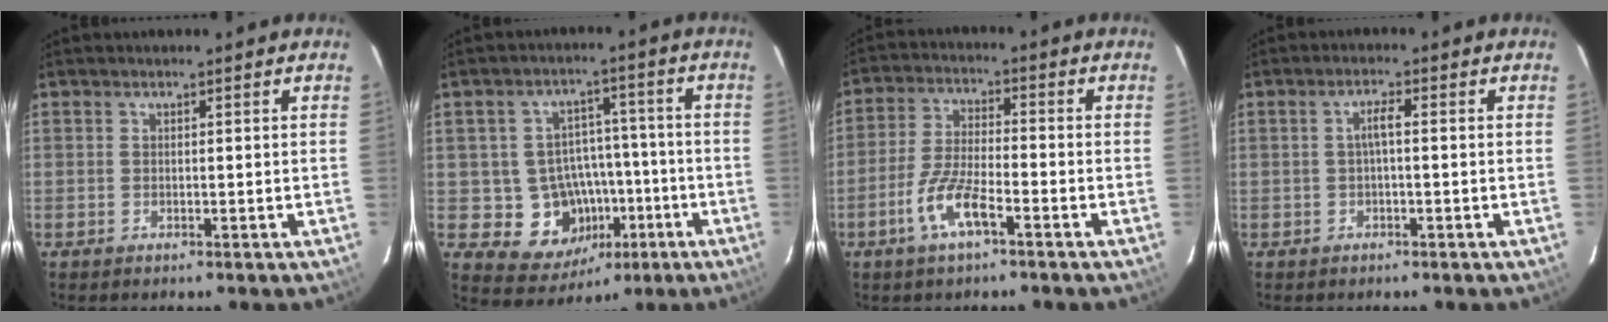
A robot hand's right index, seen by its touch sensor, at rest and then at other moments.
{"total": 11.5, "force": [-3.5, 10.1, 4.2], "torque": [-0.086, 0.030, -0.026]}
{"total": 8.0, "force": [-4.4, 1.7, 6.4], "torque": [-0.139, -0.002, -0.088]}
{"total": 2.1, "force": [-0.2, 0.3, 2.1], "torque": [-0.041, 0.007, -0.004]}